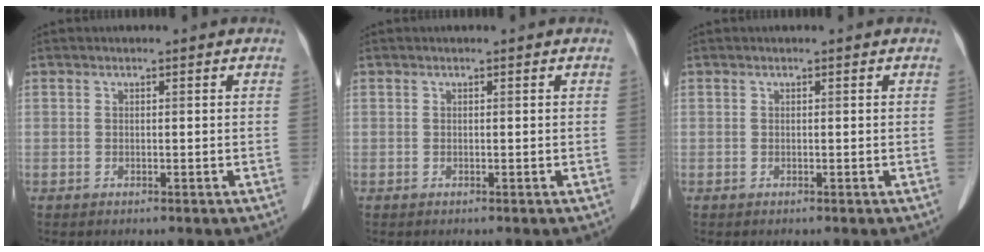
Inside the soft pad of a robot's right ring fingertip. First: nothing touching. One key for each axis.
{"total": 0.0}
{"total": 0.0}